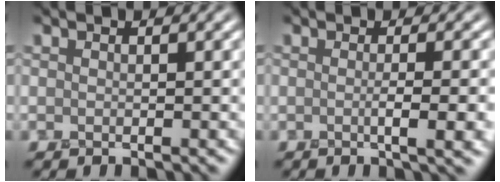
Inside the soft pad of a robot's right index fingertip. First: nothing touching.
{"total": 3.8, "force": [-0.6, 1.0, 3.6], "torque": [-0.044, -0.001, -0.009]}